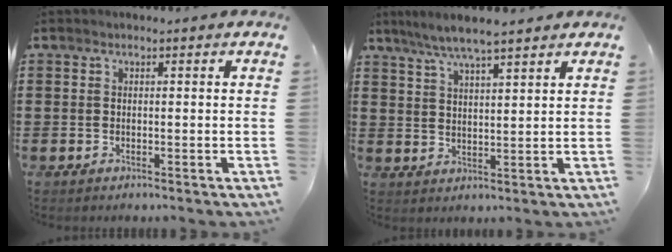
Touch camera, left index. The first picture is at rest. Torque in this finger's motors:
{"motor_torque": [0.89, 0.60, 0.59, 0.14]}